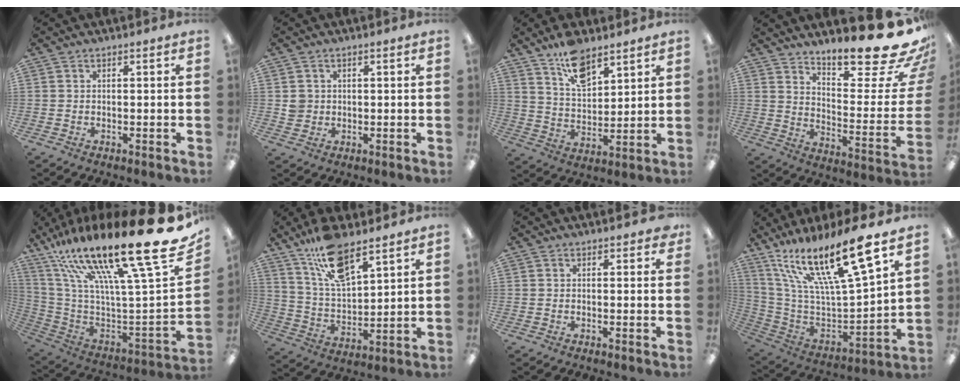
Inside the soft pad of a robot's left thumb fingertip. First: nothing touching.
{"total": 2.9, "force": [0.5, 2.8, 0.5], "torque": [-0.007, 0.003, 0.006]}
{"total": 10.9, "force": [8.1, 5.0, 5.4], "torque": [-0.087, -0.042, 0.145]}
{"total": 18.6, "force": [15.2, 3.9, 10.0], "torque": [-0.121, -0.133, 0.245]}
{"total": 28.0, "force": [18.2, 4.2, 20.9], "torque": [-0.301, -0.164, 0.312]}
{"total": 14.0, "force": [10.4, 4.7, 8.1], "torque": [-0.158, -0.044, 0.187]}
{"total": 0.7, "force": [0.3, 0.4, 0.4], "torque": [0.000, -0.001, 0.004]}
{"total": 21.9, "force": [14.8, 5.2, 15.3], "torque": [-0.273, -0.101, 0.243]}